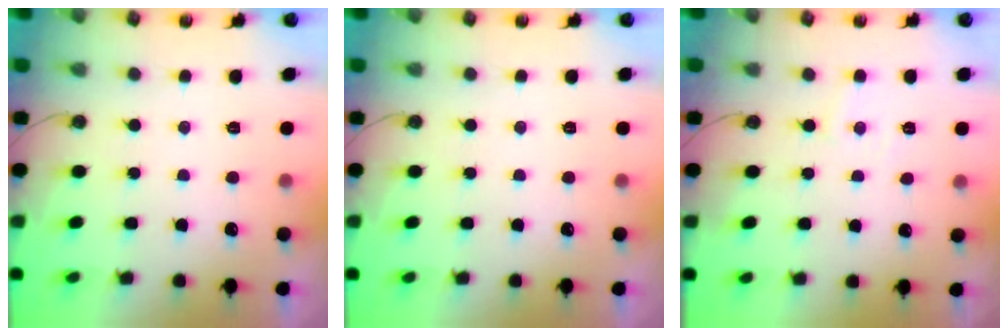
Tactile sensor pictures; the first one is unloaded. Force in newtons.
{"total": 0.0}
{"total": 4.0, "press": 3.9, "slide": 0.6}